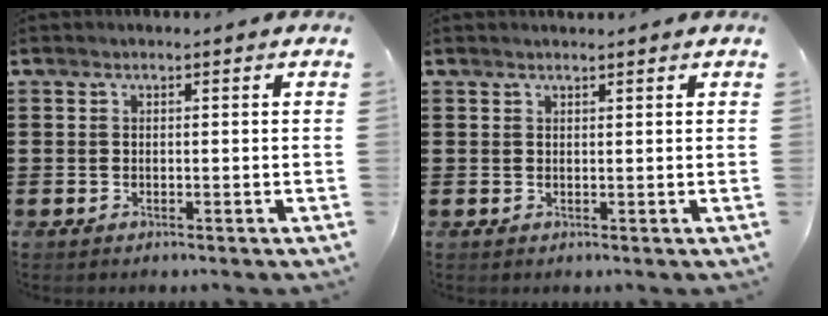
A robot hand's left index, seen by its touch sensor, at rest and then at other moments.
{"total": 0.8, "force": [0.8, 0.0, 0.2], "torque": [-0.007, -0.001, 0.016]}